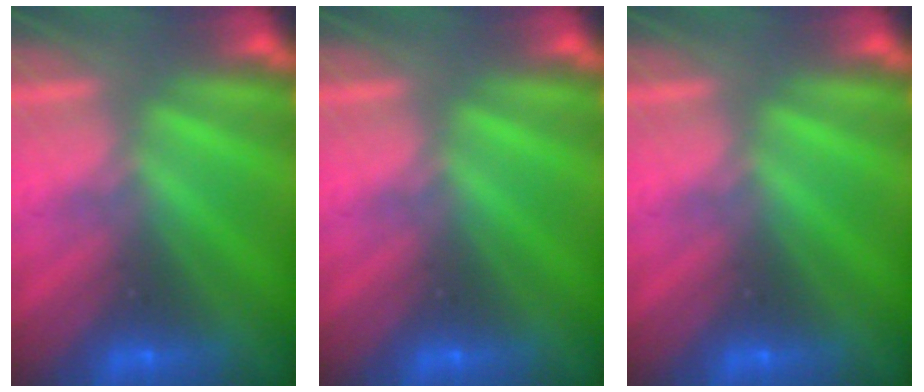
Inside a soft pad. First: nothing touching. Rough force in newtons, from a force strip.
{"total": 0.0}
{"total": 0.0}